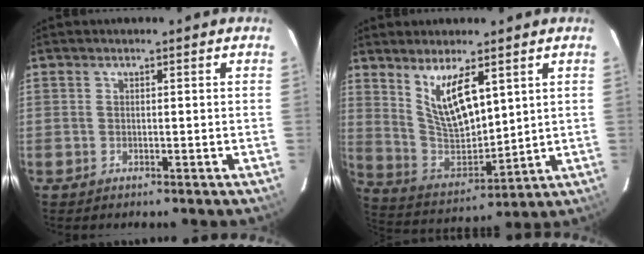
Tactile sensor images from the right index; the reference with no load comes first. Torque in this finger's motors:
{"motor_torque": [0.97, 1.01, 0.20, 0.06]}